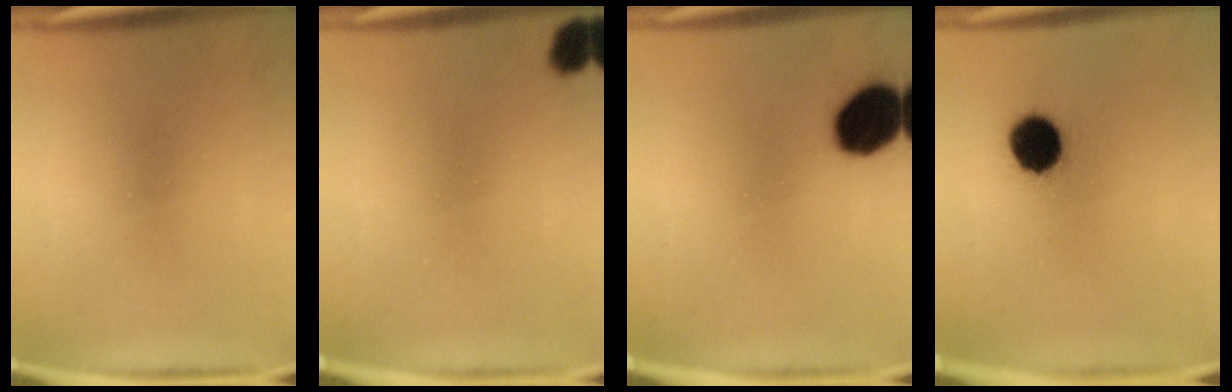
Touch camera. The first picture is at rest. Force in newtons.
{"total": 4.4}
{"total": 13.1}
{"total": 10.3}